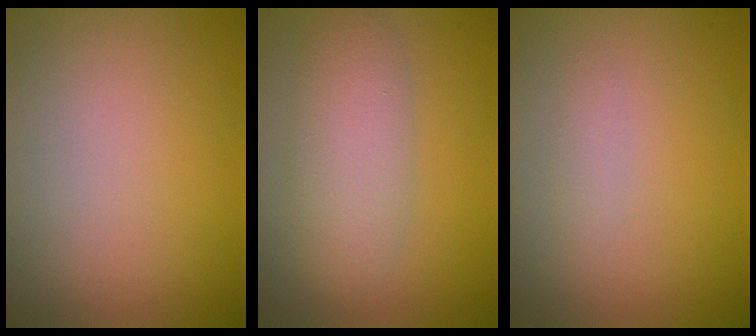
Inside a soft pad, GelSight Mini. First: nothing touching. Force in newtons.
{"total": 4.0, "press": 4.0, "slide": 0.1}
{"total": 0.8, "press": 0.8, "slide": 0.0}